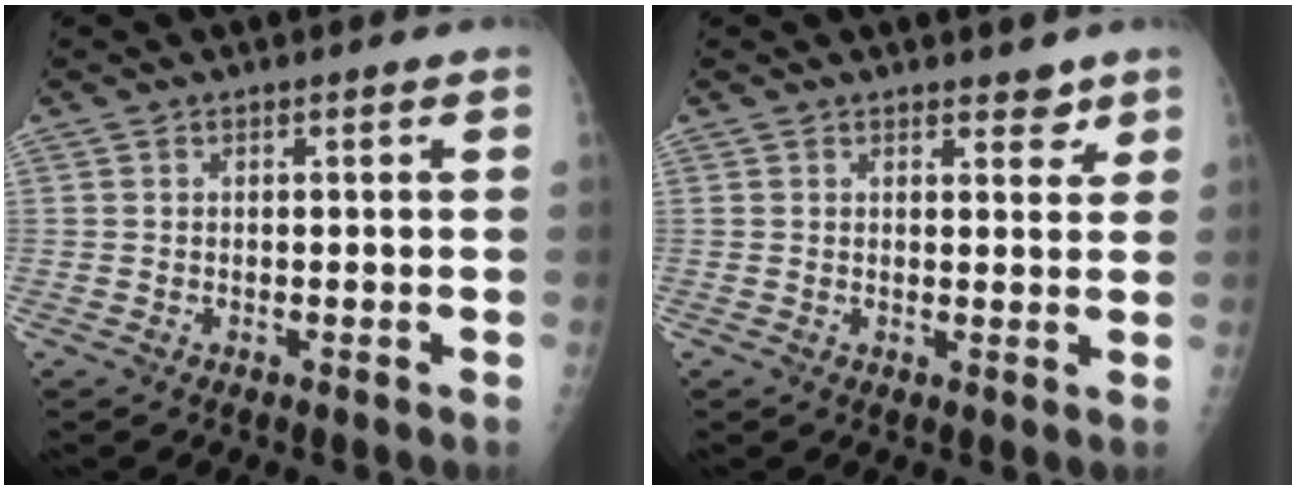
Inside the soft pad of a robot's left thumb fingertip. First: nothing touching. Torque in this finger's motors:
{"motor_torque": [-0.12, -0.03, 0.06, 0.05, 0.02]}